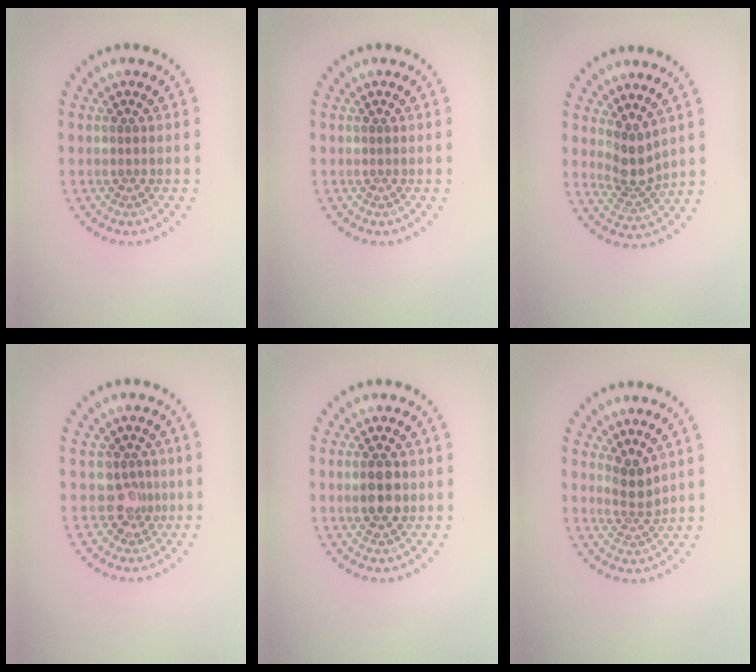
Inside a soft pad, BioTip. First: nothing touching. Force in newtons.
{"total": 0.0}
{"total": 2.7, "press": 2.0, "slide": 1.8}
{"total": 2.0, "press": 1.5, "slide": 1.3}
{"total": 2.6, "press": 2.6, "slide": 0.3}
{"total": 1.9, "press": 1.4, "slide": 1.3}